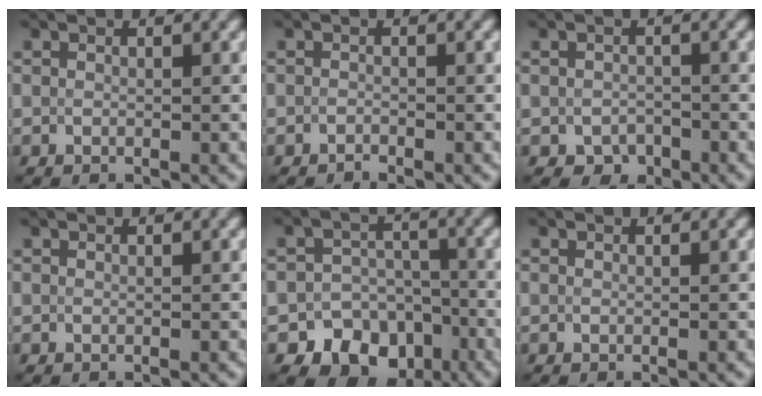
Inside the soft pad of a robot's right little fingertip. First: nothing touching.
{"total": 0.6, "force": [-0.6, 0.1, 0.1], "torque": [-0.001, 0.000, -0.012]}
{"total": 1.8, "force": [-1.0, 1.3, 0.6], "torque": [-0.009, -0.005, -0.020]}
{"total": 0.0}
{"total": 10.4, "force": [-6.1, 8.0, 2.7], "torque": [-0.015, -0.023, -0.109]}
{"total": 0.0}